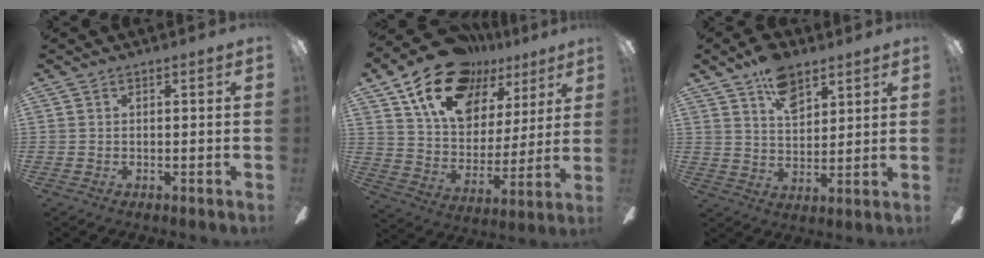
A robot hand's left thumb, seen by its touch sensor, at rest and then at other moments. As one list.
[{"total": 19.6, "force": [13.3, 11.0, 9.2], "torque": [-0.173, -0.071, 0.243]}, {"total": 10.1, "force": [6.5, 5.4, 5.4], "torque": [-0.083, -0.023, 0.115]}]